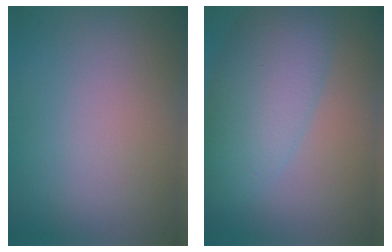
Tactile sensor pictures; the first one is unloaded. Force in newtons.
{"total": 7.2, "press": 7.2, "slide": 0.3}